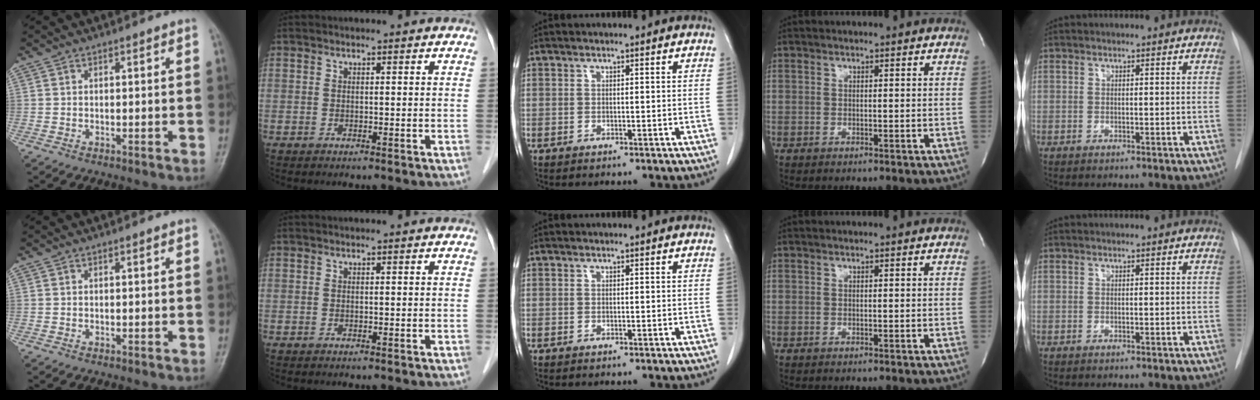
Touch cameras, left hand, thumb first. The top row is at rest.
{}